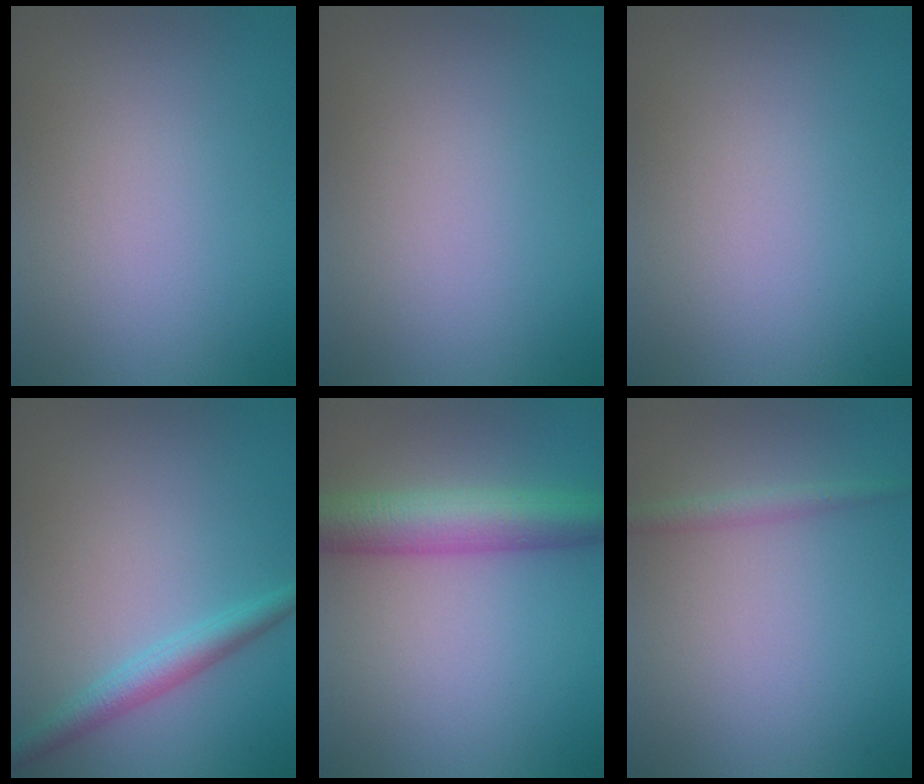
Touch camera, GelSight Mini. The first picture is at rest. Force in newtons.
{"total": 0.0}
{"total": 0.0}
{"total": 2.7, "press": 2.7, "slide": 0.1}
{"total": 6.5, "press": 6.5, "slide": 0.2}
{"total": 1.4, "press": 1.4, "slide": 0.1}